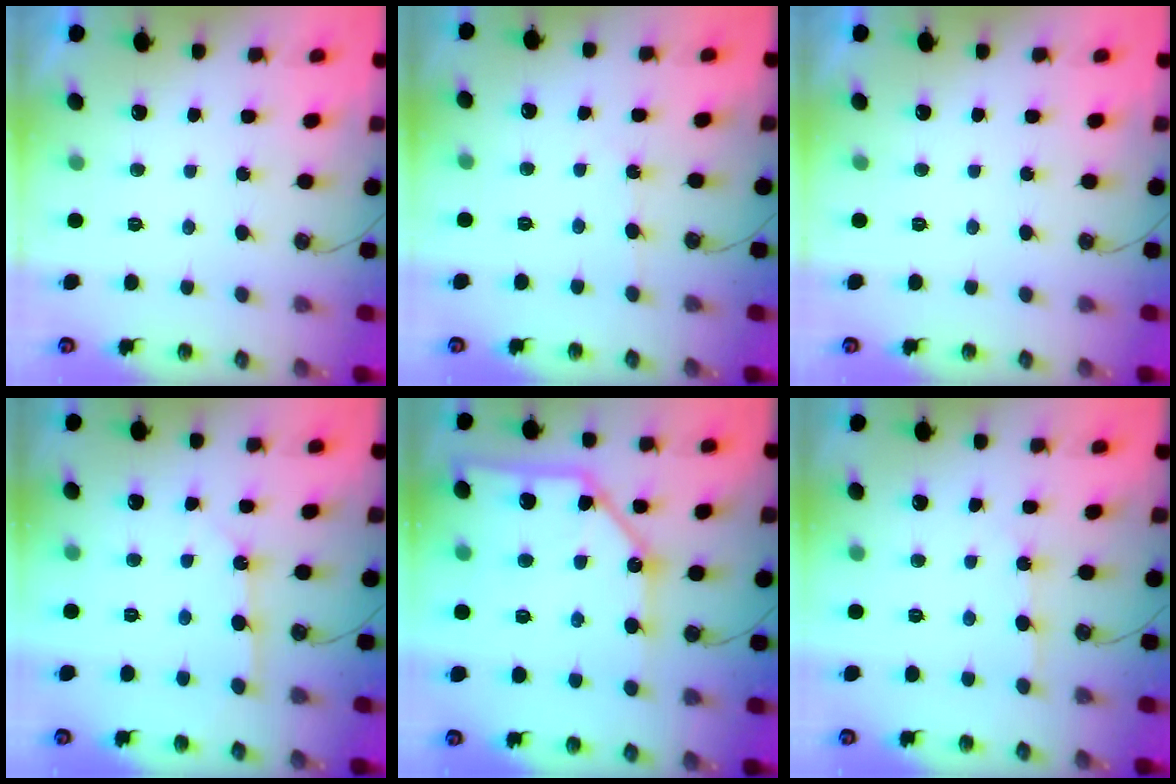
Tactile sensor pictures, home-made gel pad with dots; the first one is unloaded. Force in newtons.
{"total": 2.6, "press": 2.6, "slide": 0.3}
{"total": 0.0}
{"total": 5.1, "press": 5.1, "slide": 0.2}
{"total": 17.3, "press": 17.1, "slide": 2.2}
{"total": 3.4, "press": 3.4, "slide": 0.2}